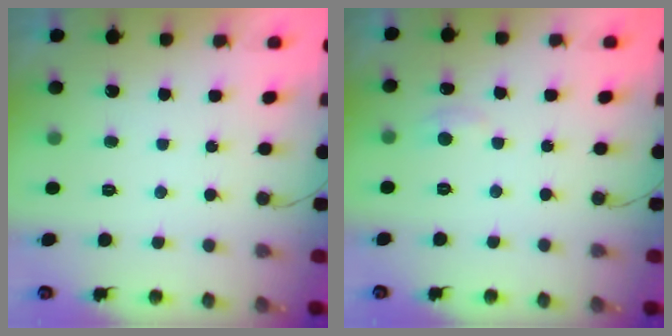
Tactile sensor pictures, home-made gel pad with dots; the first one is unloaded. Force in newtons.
{"total": 3.6, "press": 3.6, "slide": 0.5}